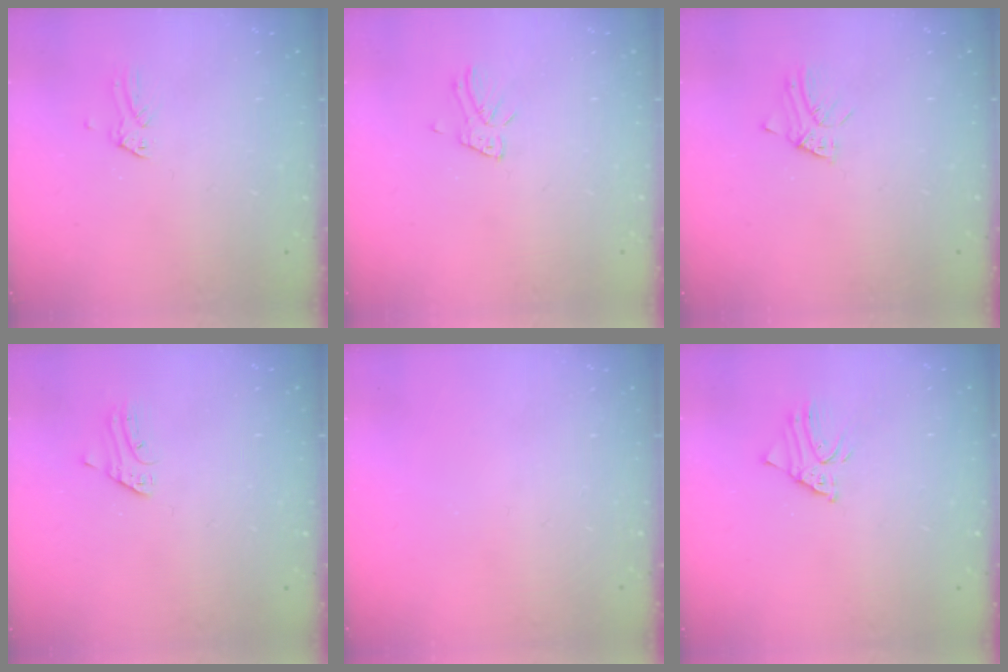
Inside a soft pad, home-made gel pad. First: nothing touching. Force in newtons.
{"total": 5.6, "press": 5.6, "slide": 0.4}
{"total": 2.1, "press": 2.1, "slide": 0.1}
{"total": 2.3, "press": 2.3, "slide": 0.2}
{"total": 0.0}
{"total": 2.5, "press": 2.5, "slide": 0.2}